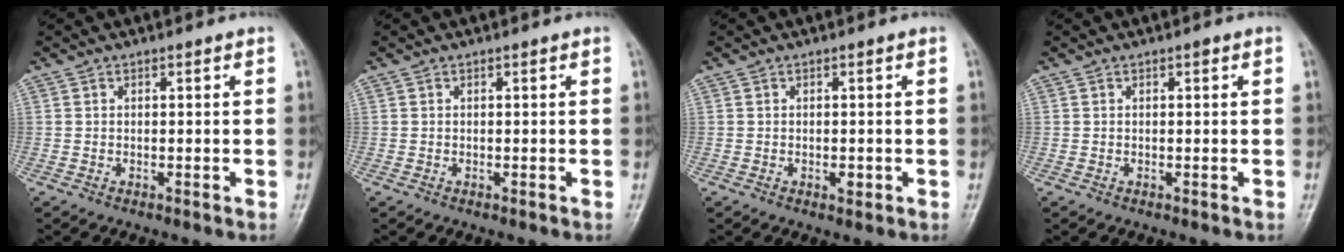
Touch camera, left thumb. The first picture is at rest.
{"total": 0.0}
{"total": 1.7, "force": [-0.4, 0.9, 1.4], "torque": [-0.014, -0.001, -0.004]}
{"total": 0.5, "force": [0.2, 0.1, 0.5], "torque": [-0.008, 0.001, 0.002]}